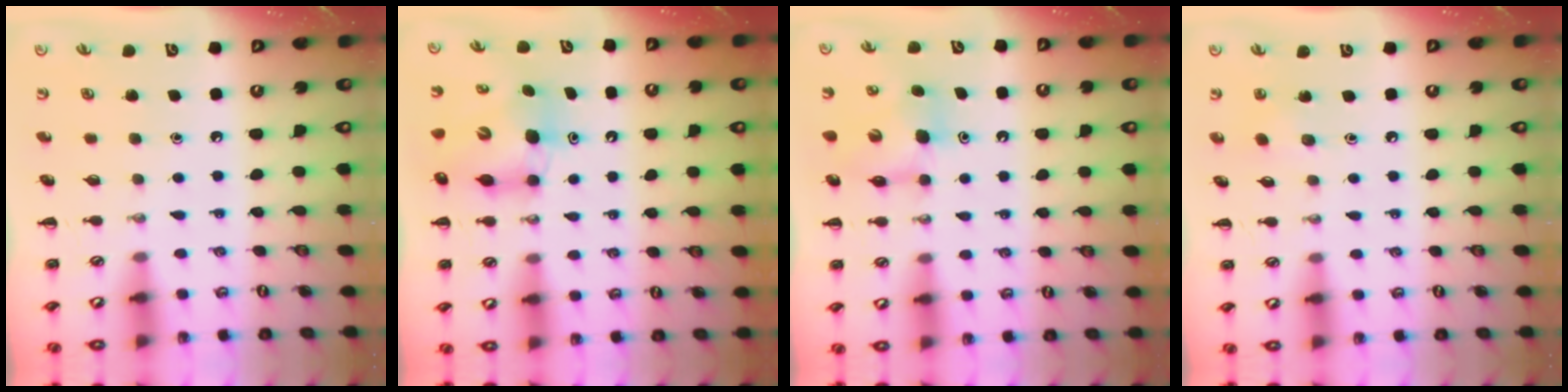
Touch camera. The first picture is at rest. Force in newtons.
{"total": 6.7, "press": 6.5, "slide": 1.5}
{"total": 7.5, "press": 7.5, "slide": 0.5}
{"total": 2.1, "press": 2.0, "slide": 0.8}